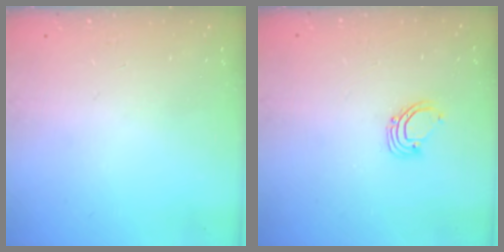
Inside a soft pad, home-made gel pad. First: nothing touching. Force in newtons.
{"total": 2.9, "press": 2.9, "slide": 0.3}